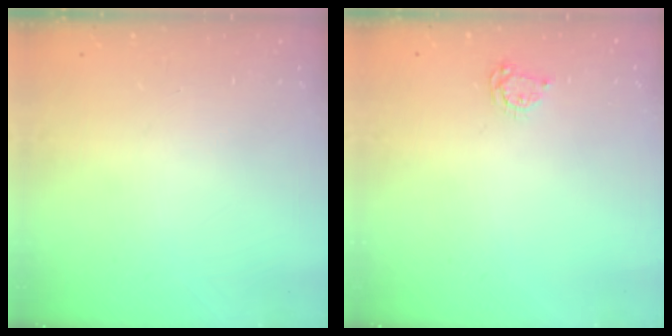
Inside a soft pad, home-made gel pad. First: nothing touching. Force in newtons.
{"total": 3.3, "press": 3.3, "slide": 0.4}